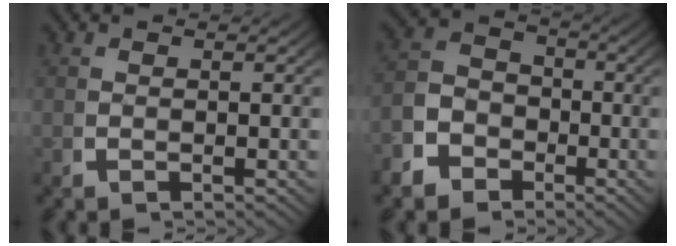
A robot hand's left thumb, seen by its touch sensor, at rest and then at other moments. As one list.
[{"total": 6.6, "force": [-2.2, 5.7, 2.7], "torque": [-0.031, -0.008, -0.049]}]